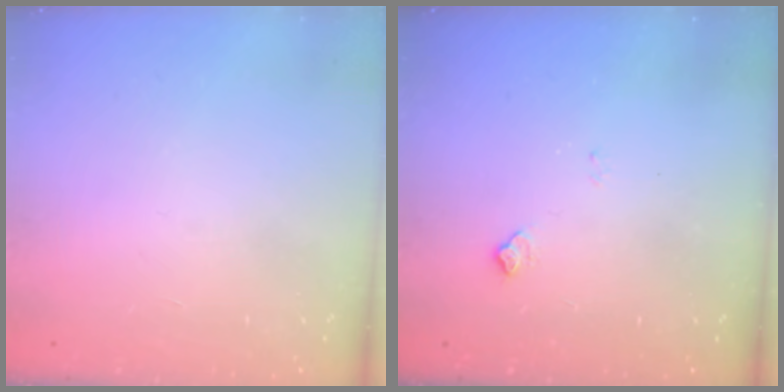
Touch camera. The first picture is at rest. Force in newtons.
{"total": 5.0, "press": 5.0, "slide": 0.7}